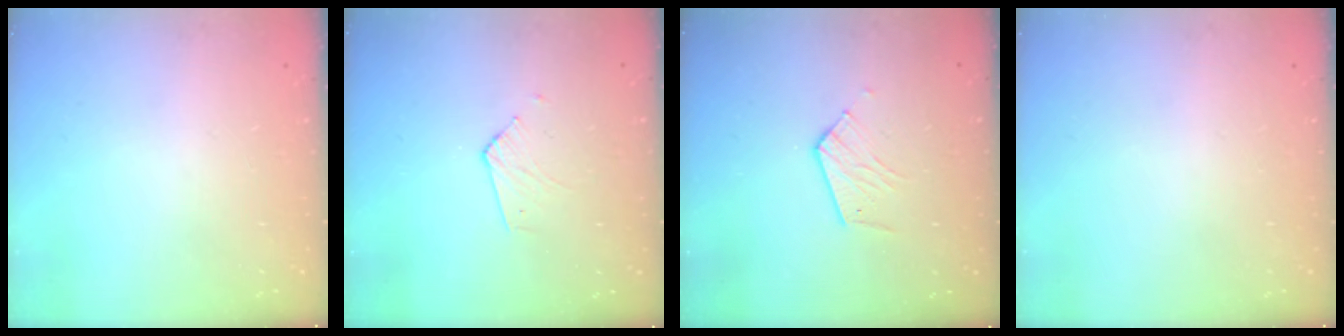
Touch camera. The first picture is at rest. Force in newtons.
{"total": 2.9, "press": 2.9, "slide": 0.2}
{"total": 7.3, "press": 7.3, "slide": 0.3}
{"total": 0.0}